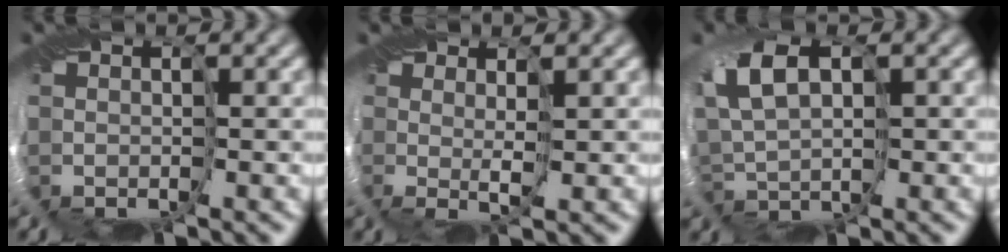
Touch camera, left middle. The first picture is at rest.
{"total": 1.8, "force": [1.1, -1.4, -0.4], "torque": [0.005, -0.003, 0.023]}
{"total": 5.0, "force": [-1.0, 2.8, 3.9], "torque": [-0.079, -0.006, -0.030]}